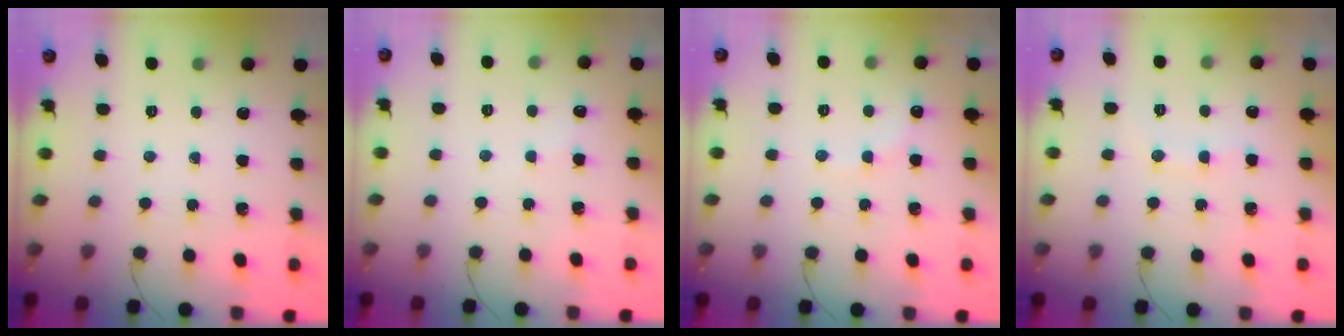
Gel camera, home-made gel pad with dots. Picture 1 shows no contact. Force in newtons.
{"total": 5.3, "press": 5.2, "slide": 1.0}
{"total": 7.8, "press": 7.7, "slide": 1.6}
{"total": 7.1, "press": 7.0, "slide": 1.3}